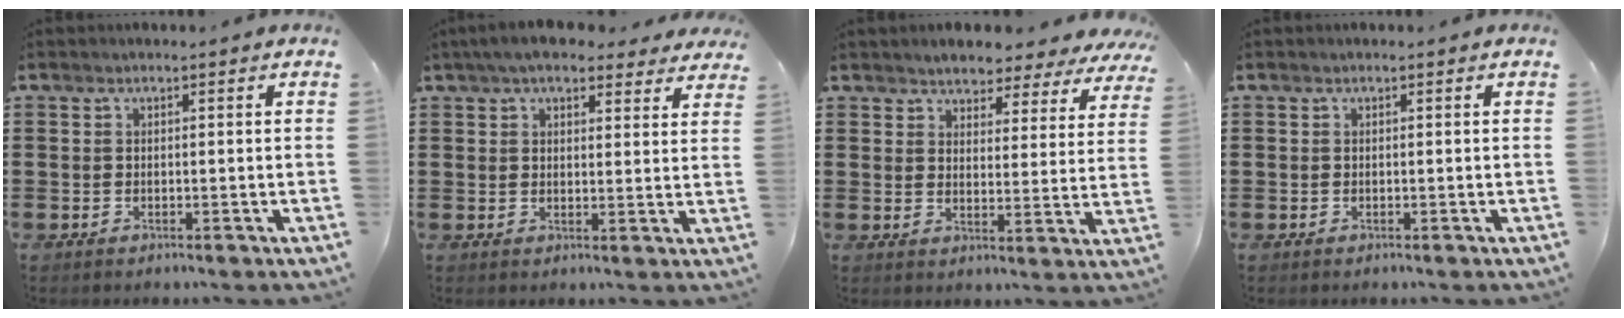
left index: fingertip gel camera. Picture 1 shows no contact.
{"total": 5.8, "force": [4.9, 1.4, 2.8], "torque": [-0.069, -0.002, 0.092]}
{"total": 3.8, "force": [3.7, 0.7, 0.0], "torque": [-0.023, -0.022, 0.063]}
{"total": 0.0}